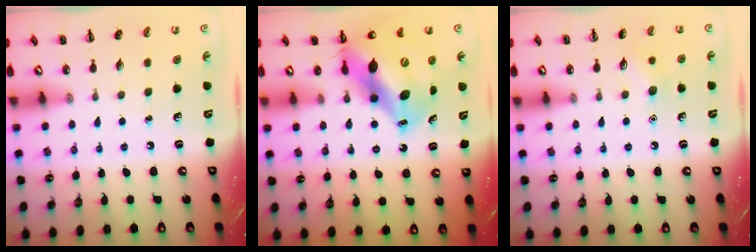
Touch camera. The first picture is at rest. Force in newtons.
{"total": 14.0, "press": 13.4, "slide": 4.0}
{"total": 7.6, "press": 7.4, "slide": 1.8}